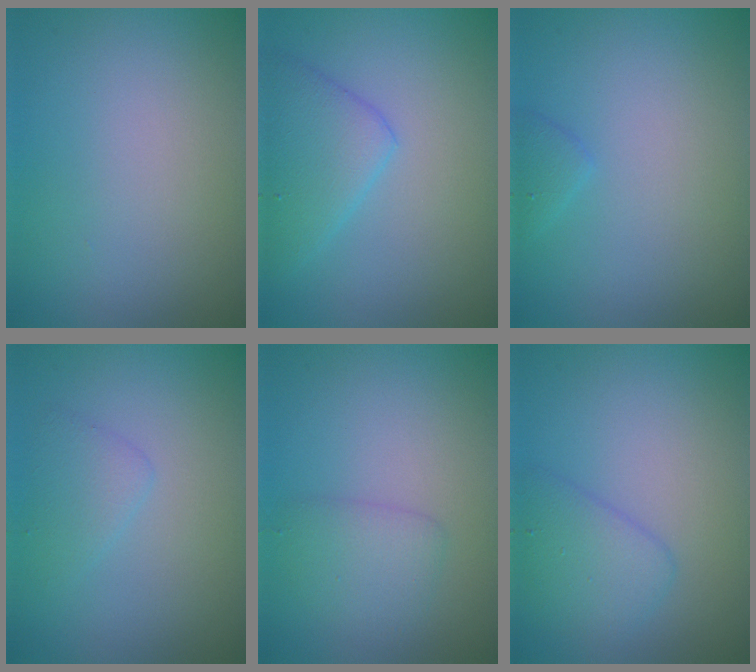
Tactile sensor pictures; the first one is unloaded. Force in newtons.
{"total": 3.7, "press": 3.7, "slide": 0.1}
{"total": 1.1, "press": 1.0, "slide": 0.1}
{"total": 1.6, "press": 1.6, "slide": 0.1}
{"total": 2.0, "press": 2.0, "slide": 0.1}
{"total": 2.8, "press": 2.8, "slide": 0.1}